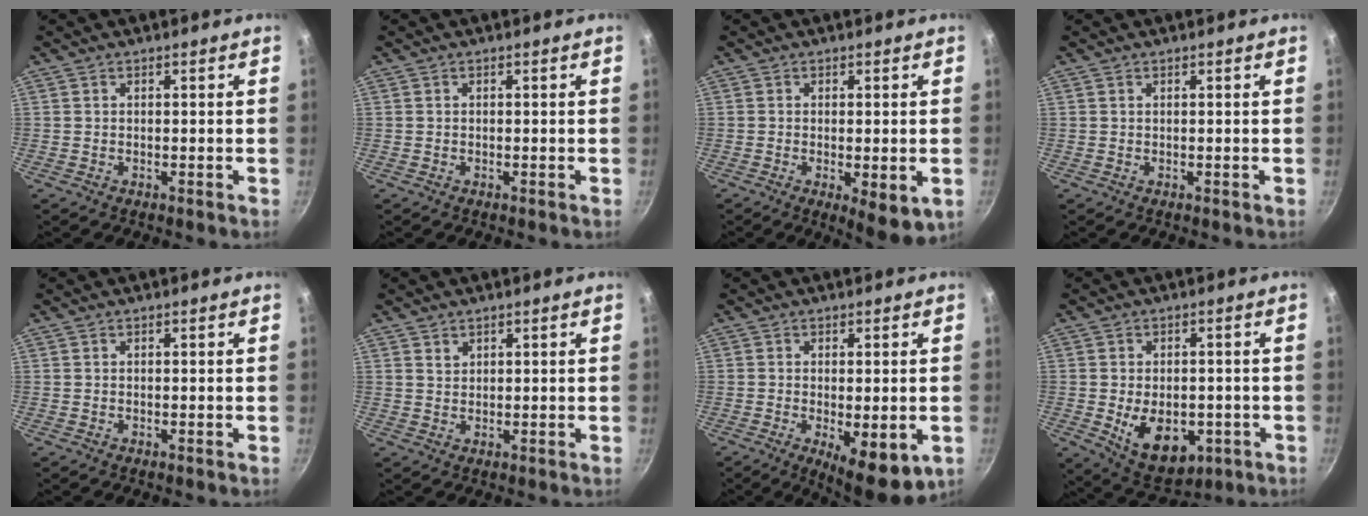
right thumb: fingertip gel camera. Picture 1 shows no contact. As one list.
[{"total": 0.0}, {"total": 7.0, "force": [-1.8, 2.2, 6.4], "torque": [-0.088, -0.012, -0.017]}, {"total": 0.0}, {"total": 0.0}, {"total": 1.6, "force": [1.0, 1.2, 0.5], "torque": [-0.003, 0.000, 0.018]}, {"total": 9.7, "force": [-2.7, 3.3, 8.7], "torque": [-0.116, -0.009, -0.026]}, {"total": 12.1, "force": [-3.0, 7.7, 8.8], "torque": [-0.102, -0.003, -0.024]}]